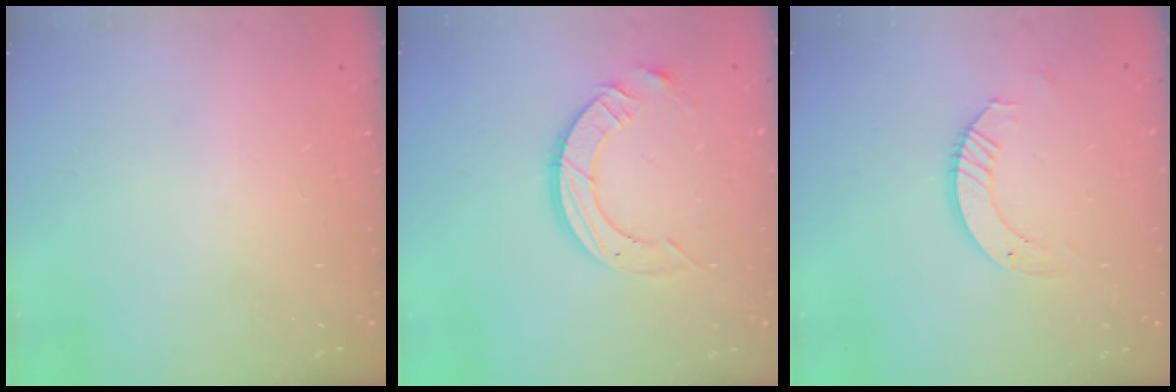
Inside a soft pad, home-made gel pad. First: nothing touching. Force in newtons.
{"total": 10.4, "press": 10.3, "slide": 0.9}
{"total": 5.7, "press": 5.7, "slide": 0.3}